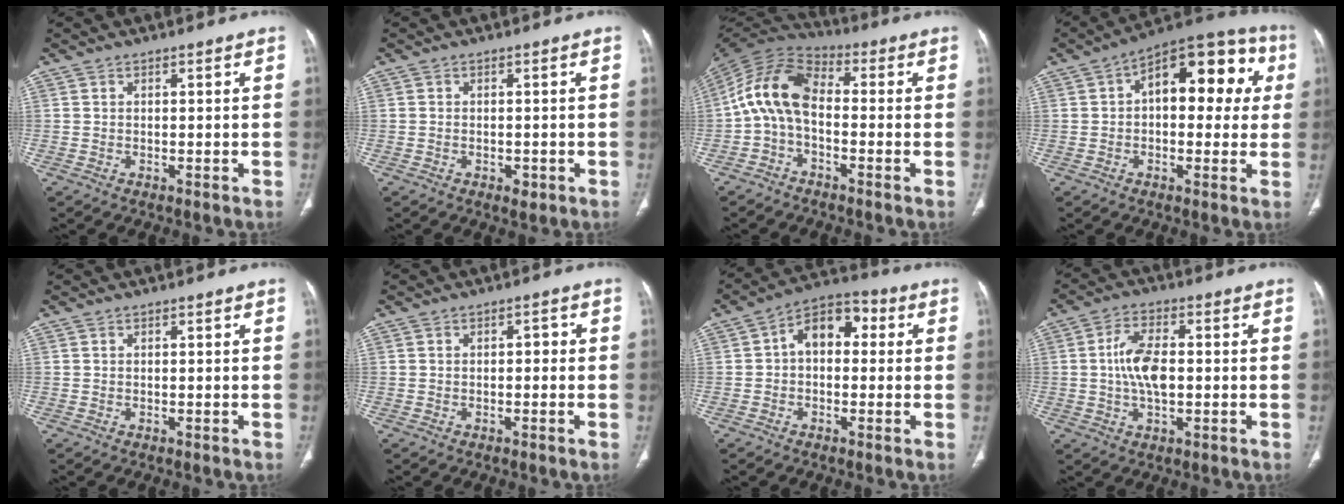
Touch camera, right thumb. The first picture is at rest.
{"total": 1.8, "force": [-0.8, 1.1, 1.2], "torque": [-0.014, 0.001, -0.007]}
{"total": 11.2, "force": [-1.2, 6.7, 8.9], "torque": [-0.163, 0.040, -0.039]}
{"total": 17.7, "force": [3.5, 9.5, 14.5], "torque": [-0.139, 0.036, 0.037]}
{"total": 0.0}
{"total": 1.3, "force": [-0.2, 0.9, 1.0], "torque": [-0.003, 0.005, -0.008]}
{"total": 9.2, "force": [1.0, 6.1, 6.8], "torque": [-0.078, 0.032, 0.002]}
{"total": 8.3, "force": [0.0, 4.2, 7.1], "torque": [-0.136, 0.008, -0.003]}